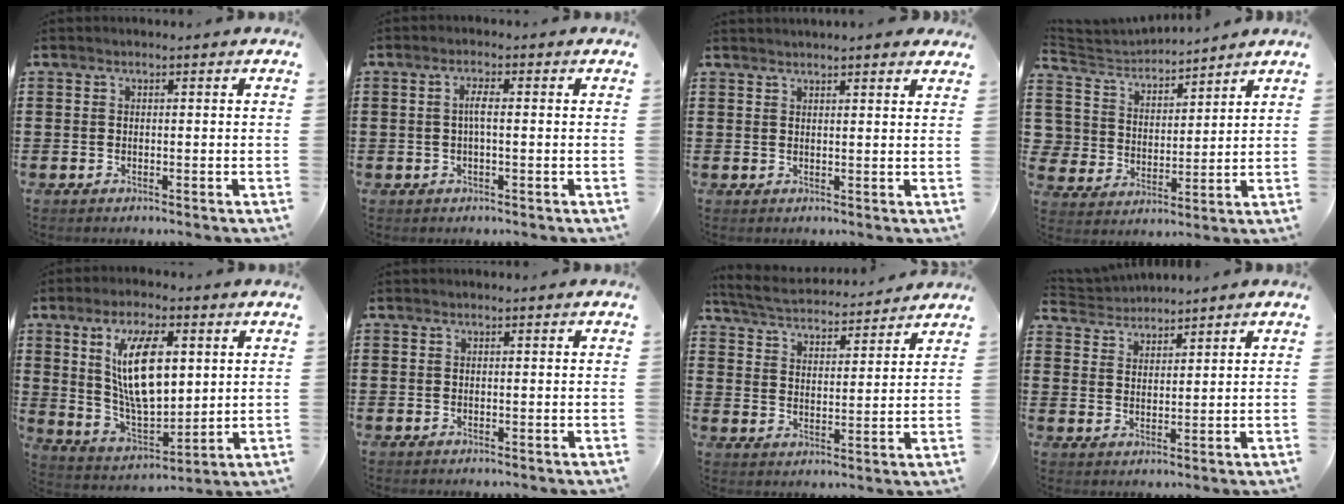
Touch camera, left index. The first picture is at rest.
{"total": 2.3, "force": [-0.1, 0.5, 2.3], "torque": [-0.050, -0.001, -0.006]}
{"total": 1.9, "force": [1.8, 0.0, 0.5], "torque": [-0.012, 0.002, 0.035]}
{"total": 4.7, "force": [4.0, 2.3, -0.8], "torque": [-0.021, -0.036, 0.069]}
{"total": 12.4, "force": [3.9, 5.5, 10.4], "torque": [-0.202, 0.003, 0.066]}
{"total": 0.0}
{"total": 4.7, "force": [4.6, 0.2, 0.7], "torque": [-0.039, -0.031, 0.077]}
{"total": 3.1, "force": [3.0, 0.8, -0.5], "torque": [-0.005, -0.010, 0.055]}